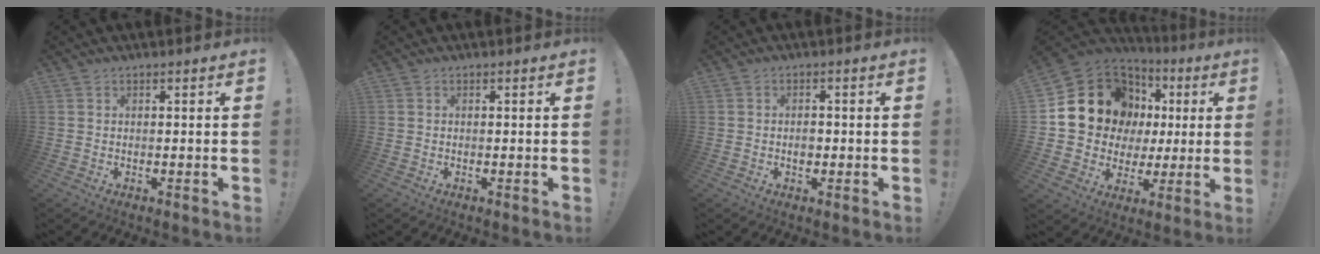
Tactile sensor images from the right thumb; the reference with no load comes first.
{"total": 0.0}
{"total": 2.6, "force": [-0.8, 2.0, 1.6], "torque": [-0.016, 0.000, -0.016]}
{"total": 17.8, "force": [6.7, 14.2, 8.4], "torque": [-0.121, -0.035, 0.152]}